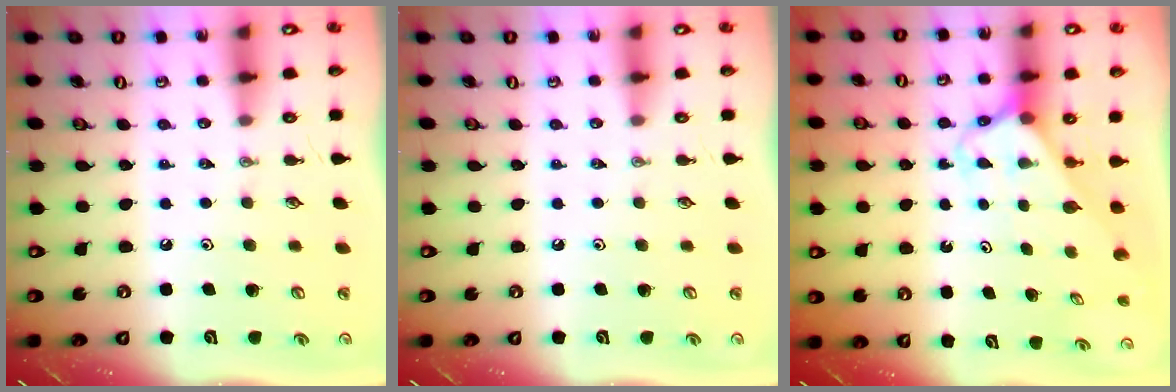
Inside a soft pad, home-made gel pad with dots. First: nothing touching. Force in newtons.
{"total": 0.0}
{"total": 2.5, "press": 2.5, "slide": 0.2}